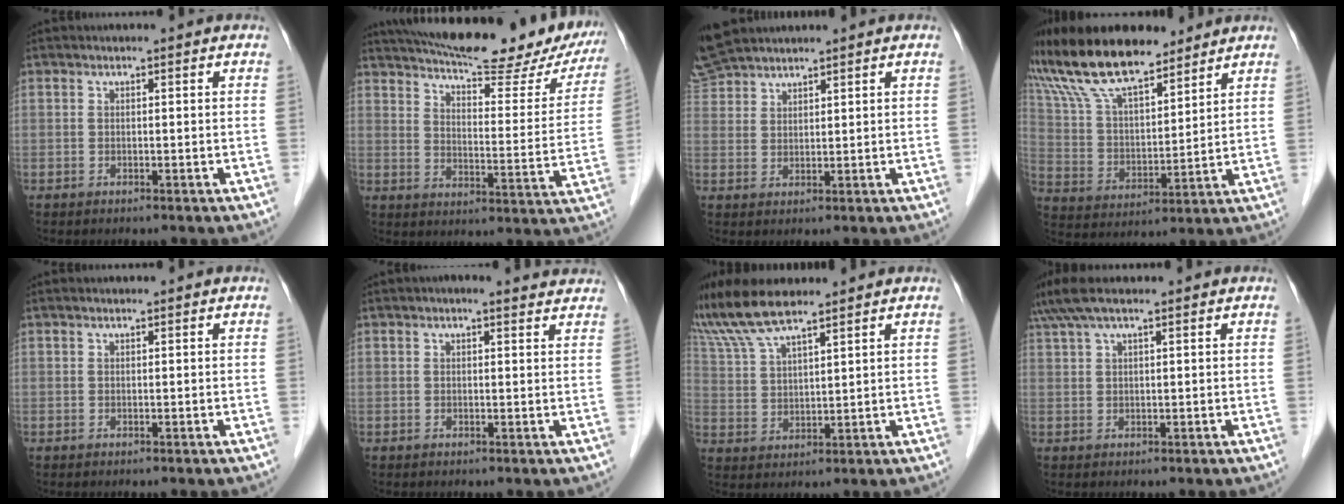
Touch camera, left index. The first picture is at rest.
{"total": 27.0, "force": [22.8, 5.9, 13.2], "torque": [-0.205, -0.019, 0.286]}
{"total": 6.4, "force": [6.1, 1.1, 1.6], "torque": [-0.046, 0.023, 0.127]}
{"total": 16.2, "force": [13.5, 4.4, 7.9], "torque": [-0.163, 0.024, 0.257]}
{"total": 0.0}
{"total": 5.0, "force": [4.3, 1.1, 2.3], "torque": [-0.025, 0.016, 0.039]}
{"total": 10.7, "force": [9.3, 1.1, 5.3], "torque": [-0.115, 0.018, 0.185]}
{"total": 6.2, "force": [4.8, 0.4, 4.0], "torque": [-0.081, 0.041, 0.090]}